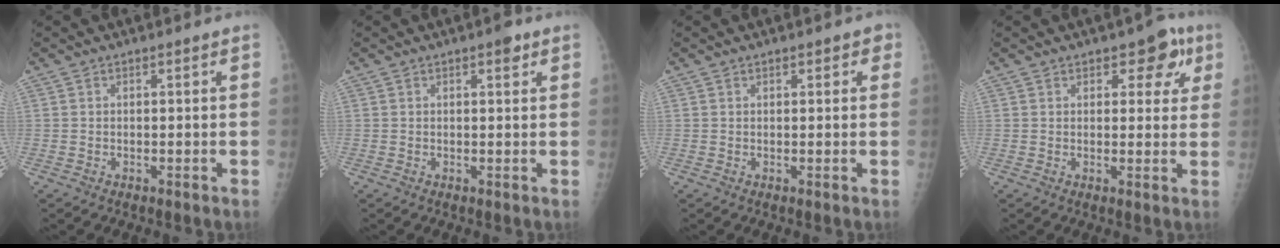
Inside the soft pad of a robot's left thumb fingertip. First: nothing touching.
{"total": 1.9, "force": [1.1, 0.7, 1.4], "torque": [-0.014, -0.002, 0.013]}
{"total": 1.8, "force": [1.0, 1.1, 1.1], "torque": [0.004, 0.000, 0.009]}
{"total": 6.5, "force": [3.2, 3.7, 4.2], "torque": [-0.012, -0.008, 0.033]}